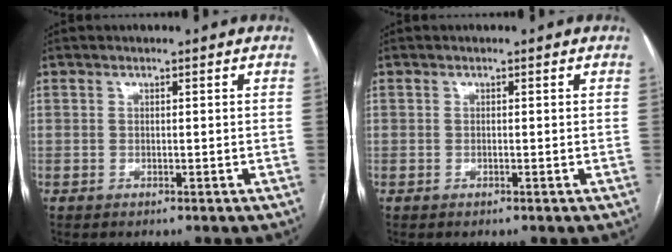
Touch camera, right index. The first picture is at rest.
{"total": 0.0}